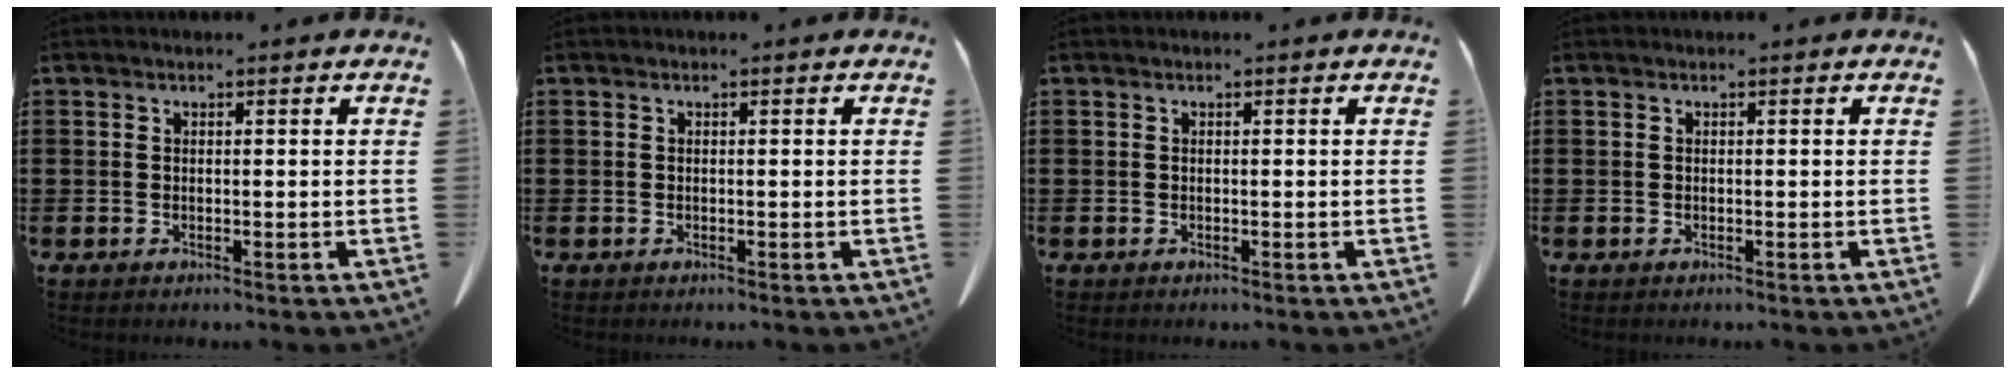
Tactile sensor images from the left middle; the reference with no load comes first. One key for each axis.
{"total": 0.0}
{"total": 0.0}
{"total": 0.0}